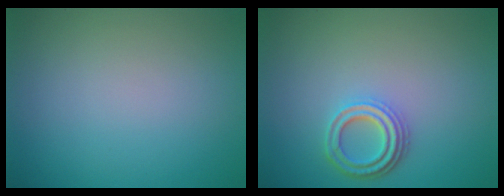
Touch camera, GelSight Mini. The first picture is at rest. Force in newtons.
{"total": 3.2, "press": 2.7, "slide": 1.8}